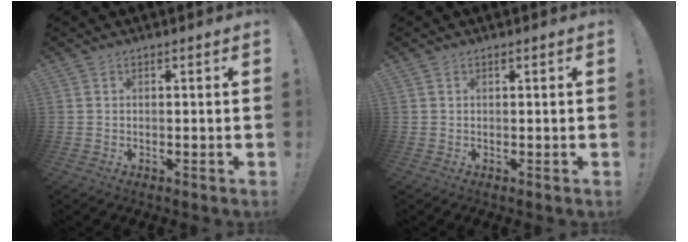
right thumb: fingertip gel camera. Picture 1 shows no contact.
{"total": 0.0}